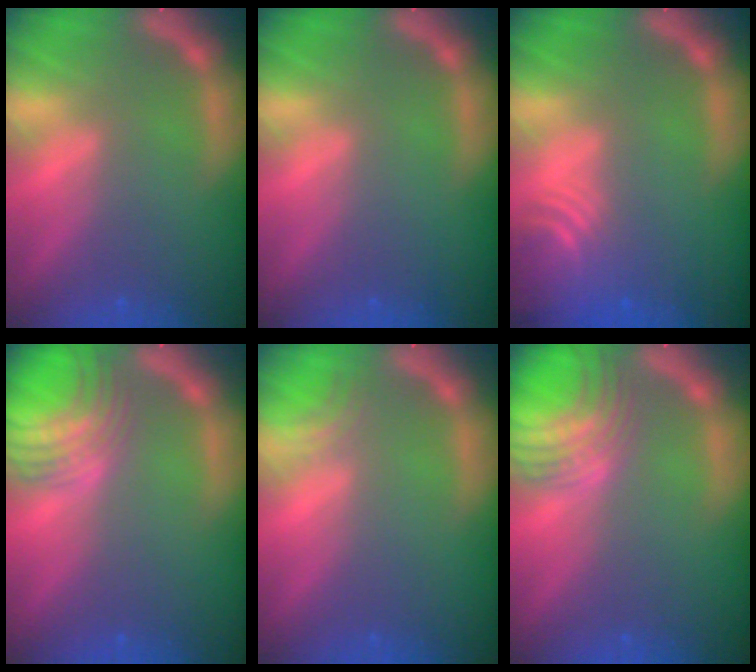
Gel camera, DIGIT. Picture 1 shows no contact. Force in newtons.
{"total": 0.0}
{"total": 5.5}
{"total": 7.0}
{"total": 1.5}
{"total": 7.5}